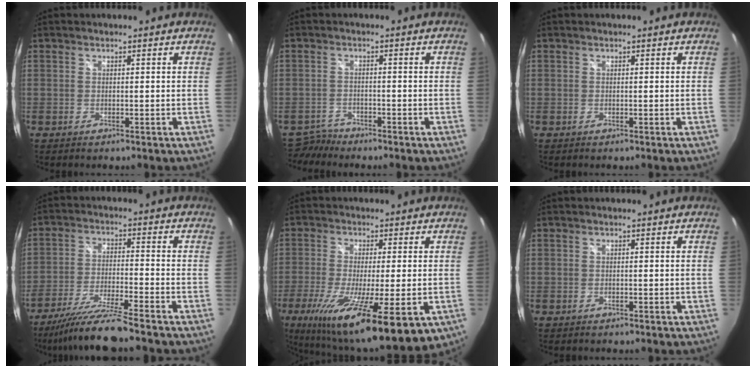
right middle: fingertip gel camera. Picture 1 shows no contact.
{"total": 2.6, "force": [-2.5, 0.6, -0.6], "torque": [0.007, 0.002, -0.050]}
{"total": 0.0}
{"total": 11.1, "force": [-9.7, -1.6, 5.1], "torque": [-0.113, -0.015, -0.174]}
{"total": 19.6, "force": [-9.2, 3.7, 16.9], "torque": [-0.315, -0.074, -0.141]}
{"total": 0.0}